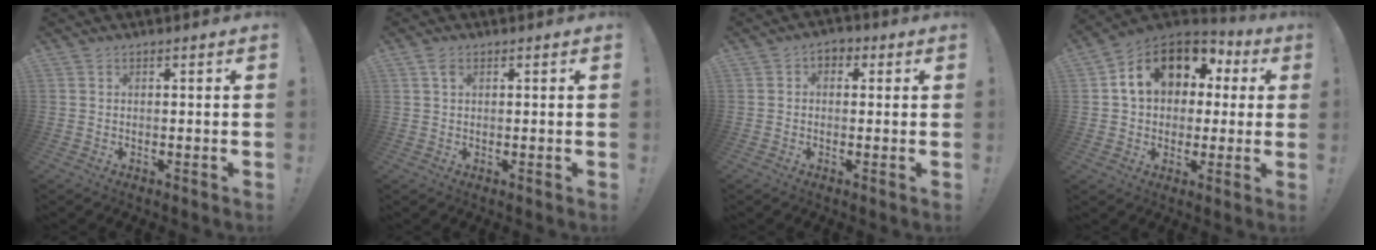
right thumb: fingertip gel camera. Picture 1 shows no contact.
{"total": 2.1, "force": [1.1, 1.2, 1.3], "torque": [-0.029, 0.003, 0.020]}
{"total": 3.3, "force": [0.4, 2.6, 2.1], "torque": [-0.023, 0.005, 0.005]}
{"total": 15.9, "force": [6.0, 11.4, 9.4], "torque": [-0.143, -0.014, 0.109]}